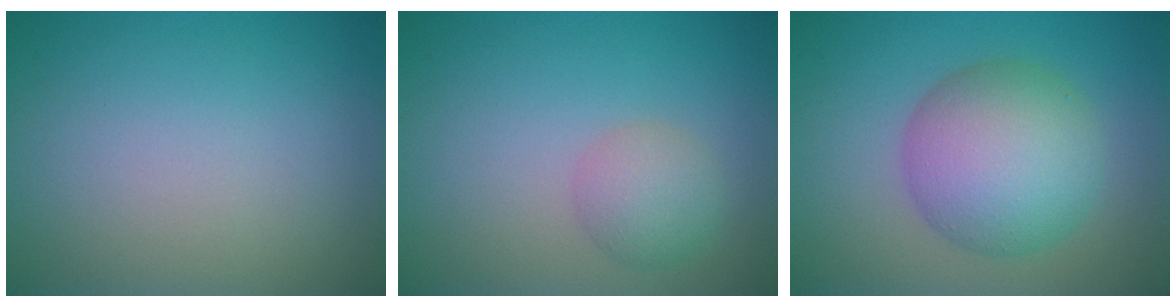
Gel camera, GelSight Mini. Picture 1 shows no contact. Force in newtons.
{"total": 2.6, "press": 2.6, "slide": 0.1}
{"total": 8.0, "press": 8.0, "slide": 0.0}